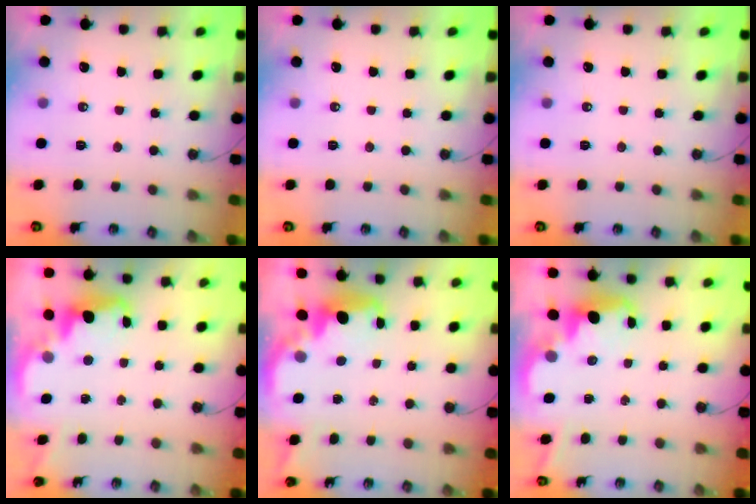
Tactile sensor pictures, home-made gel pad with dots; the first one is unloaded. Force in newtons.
{"total": 0.0}
{"total": 0.0}
{"total": 2.3, "press": 2.2, "slide": 0.7}
{"total": 2.9, "press": 2.9, "slide": 0.5}
{"total": 2.6, "press": 2.6, "slide": 0.5}